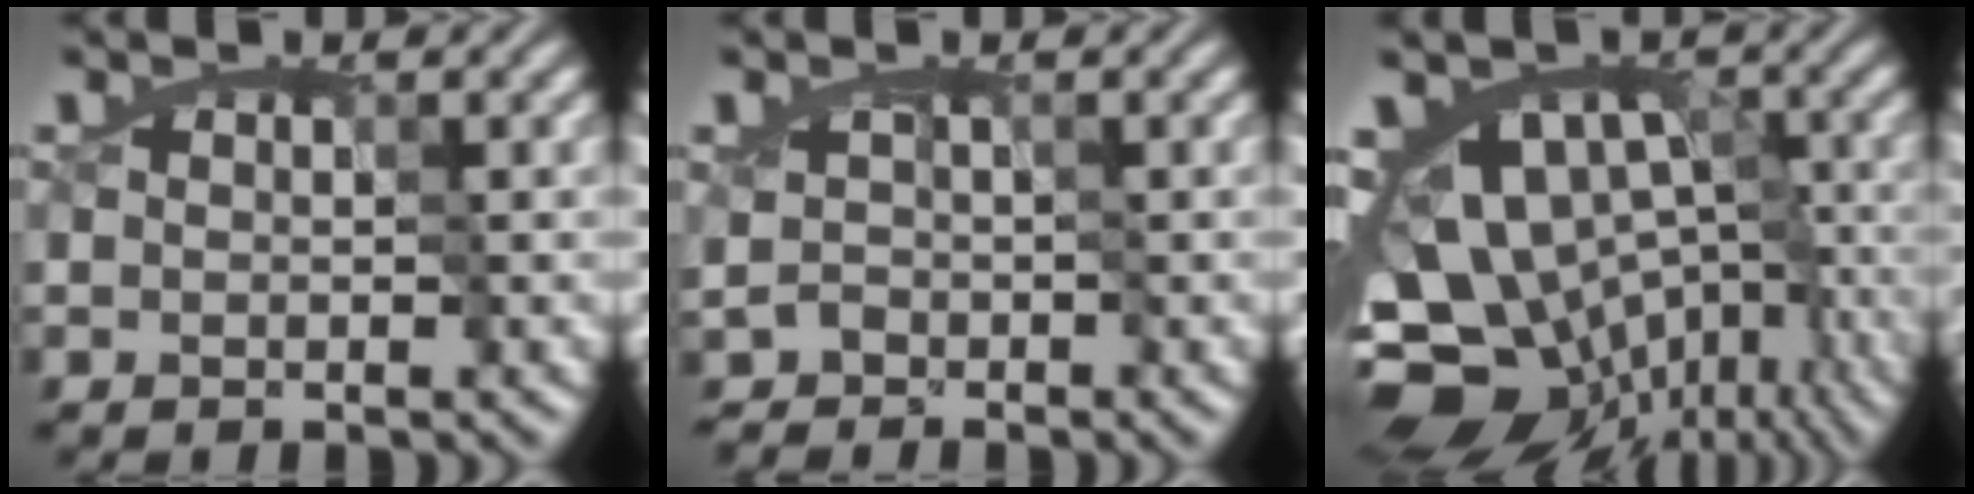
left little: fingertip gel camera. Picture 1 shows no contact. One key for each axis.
{"total": 1.3, "fx": -1.2, "fy": 0.4, "fz": -0.3, "tx": 0.013, "ty": -0.004, "tz": -0.016}
{"total": 12.7, "fx": -5.6, "fy": 8.4, "fz": 7.7, "tx": -0.114, "ty": -0.002, "tz": -0.073}